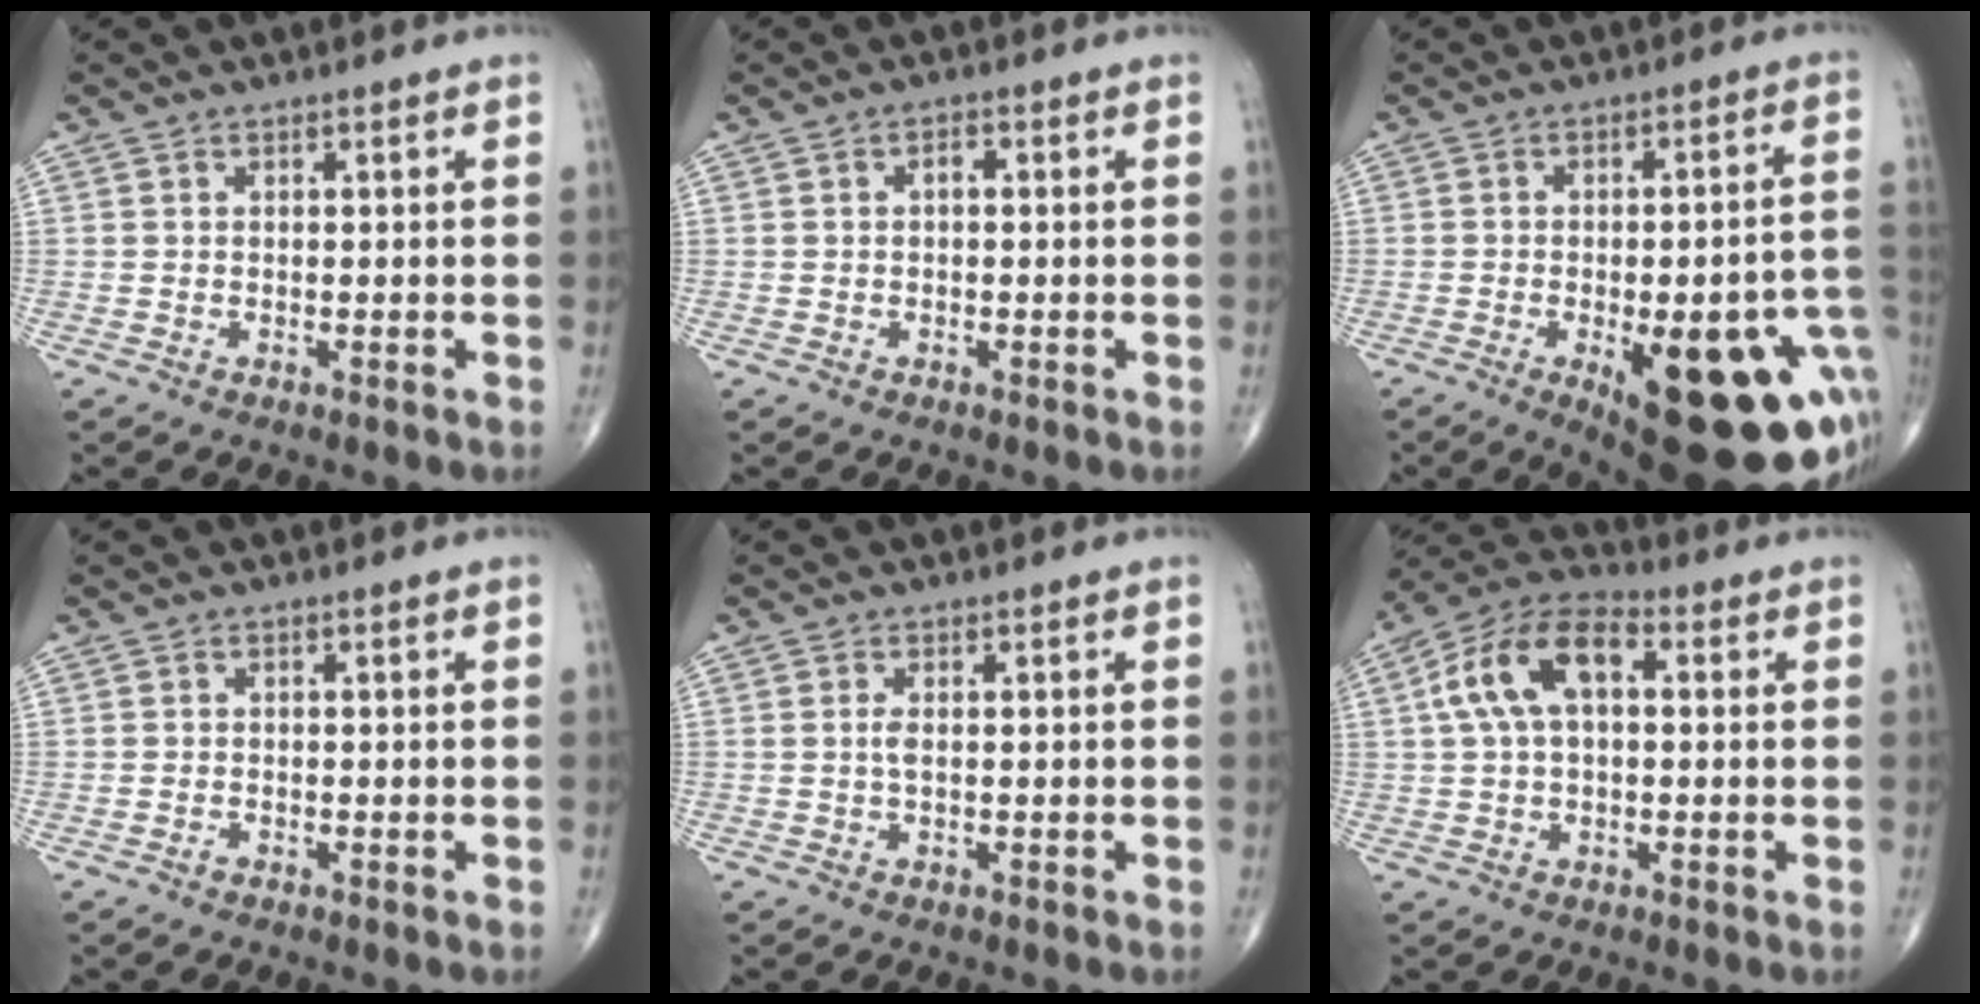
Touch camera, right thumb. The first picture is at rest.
{"total": 1.4, "force": [0.1, 0.8, 1.1], "torque": [-0.017, 0.004, -0.002]}
{"total": 26.4, "force": [-8.7, 9.3, 23.1], "torque": [-0.220, 0.012, -0.091]}
{"total": 0.6, "force": [-0.4, 0.3, 0.2], "torque": [-0.003, 0.001, -0.010]}
{"total": 1.2, "force": [0.0, 0.4, 1.2], "torque": [-0.028, -0.002, 0.002]}
{"total": 12.3, "force": [2.3, 7.0, 9.9], "torque": [-0.186, 0.035, 0.030]}